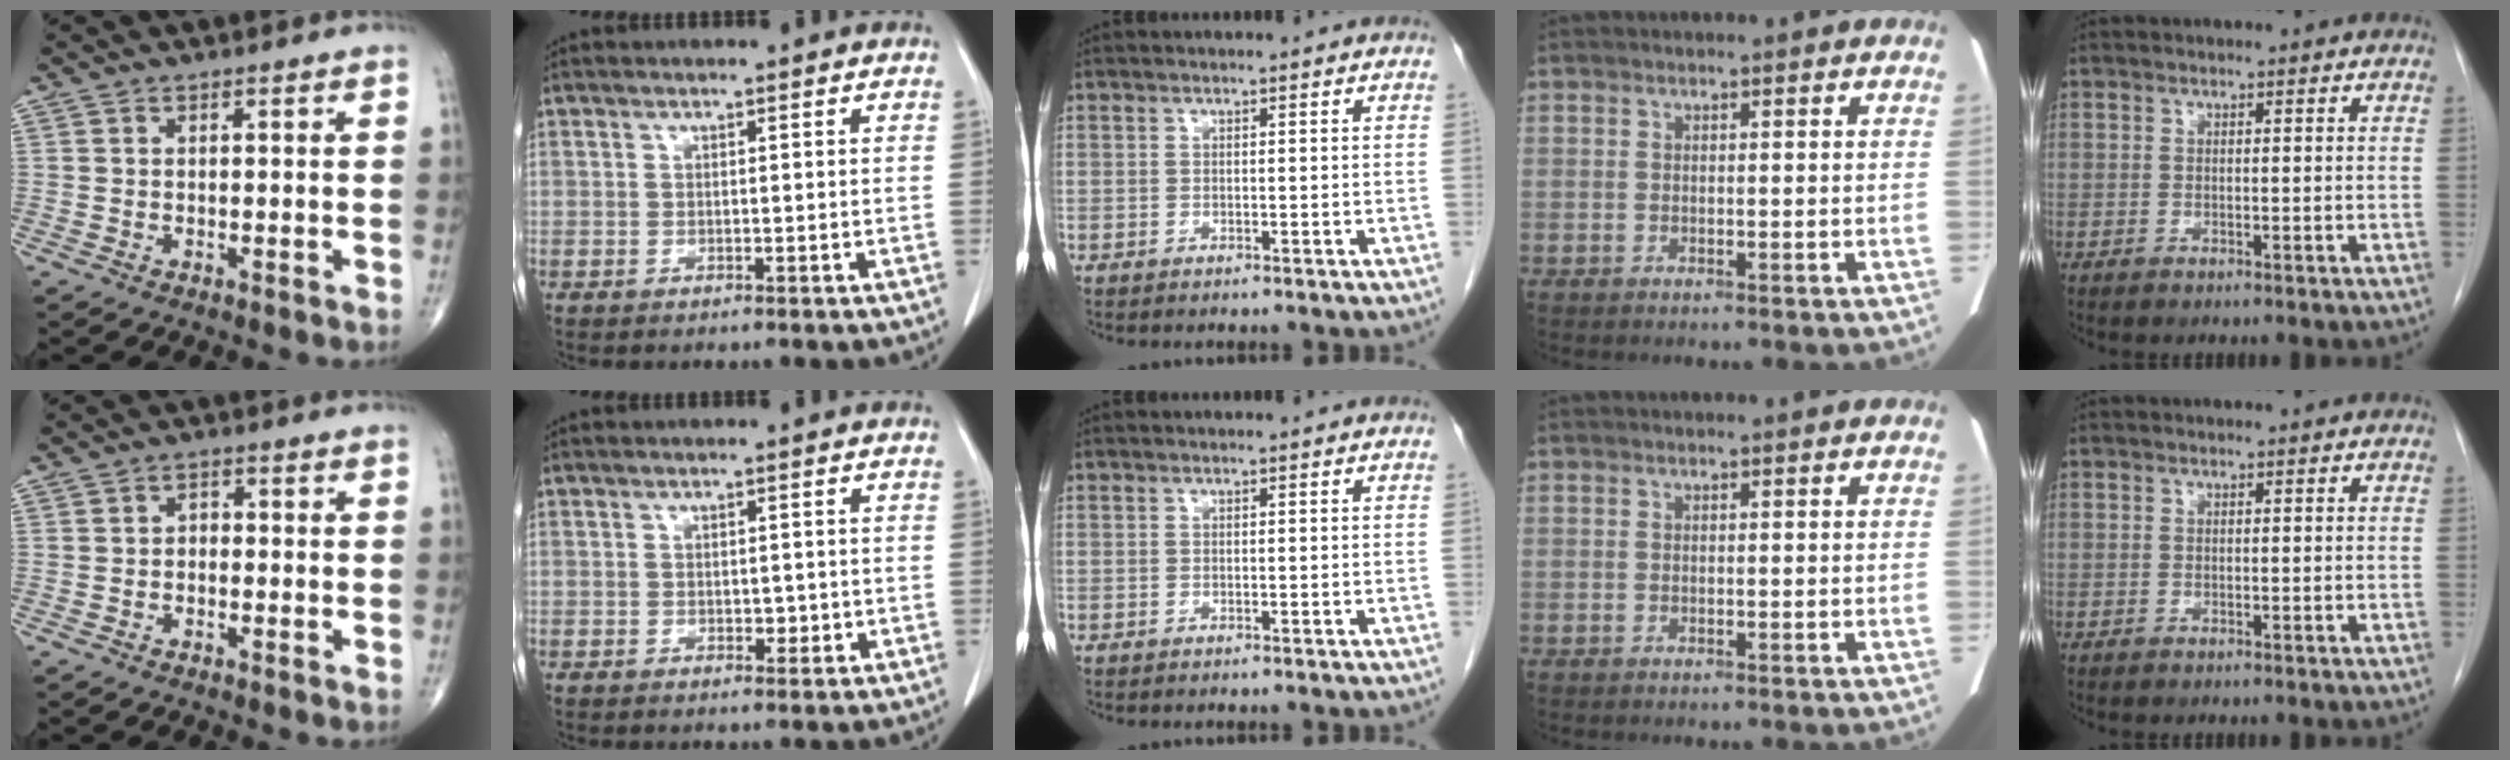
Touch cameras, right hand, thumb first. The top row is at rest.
{"thumb": {"total": 1.7, "force": [-0.6, 1.3, 1.0], "torque": [-0.003, 0.009, -0.017]}, "index": {"total": 1.7, "force": [-0.3, 1.2, 1.2], "torque": [-0.014, 0.000, 0.000]}}